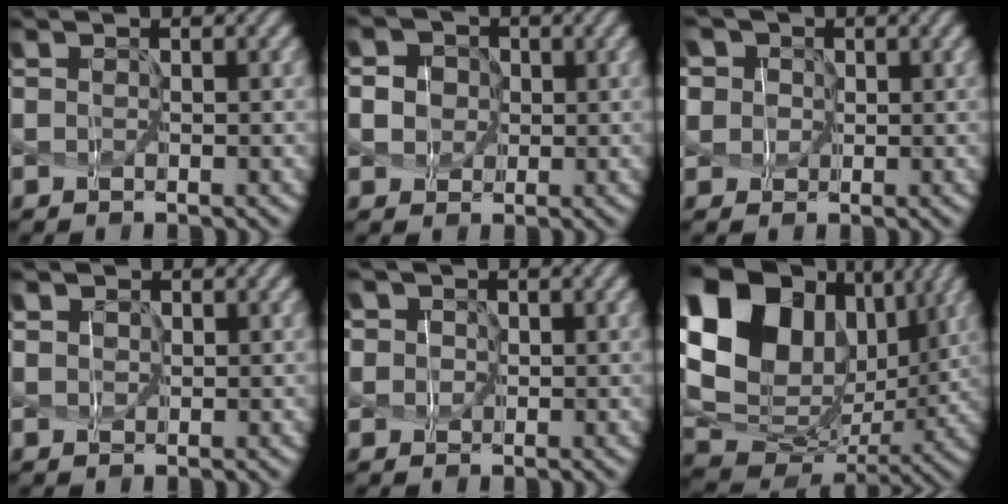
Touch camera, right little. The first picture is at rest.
{"total": 5.2, "force": [0.9, 4.8, 1.7], "torque": [-0.045, 0.037, 0.005]}
{"total": 7.6, "force": [2.9, 6.3, 3.2], "torque": [-0.071, 0.038, 0.021]}
{"total": 3.1, "force": [1.5, 2.2, 1.5], "torque": [-0.019, 0.020, 0.003]}
{"total": 6.0, "force": [2.3, 5.0, 2.3], "torque": [-0.047, 0.034, 0.004]}
{"total": 17.9, "force": [6.2, 12.4, 11.3], "torque": [-0.246, 0.028, 0.123]}